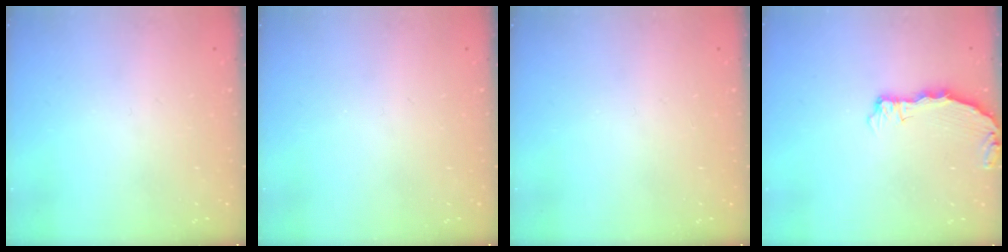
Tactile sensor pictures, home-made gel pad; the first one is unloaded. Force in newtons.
{"total": 0.0}
{"total": 0.0}
{"total": 3.7, "press": 3.7, "slide": 0.4}